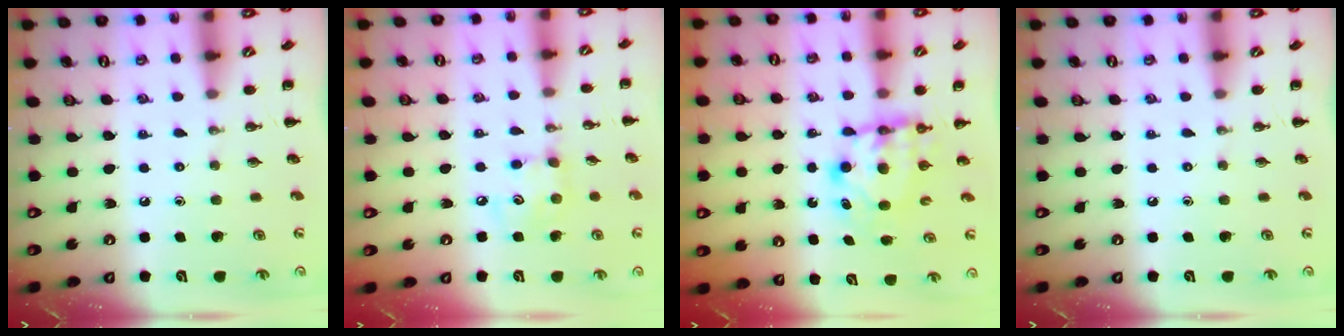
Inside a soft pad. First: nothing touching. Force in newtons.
{"total": 6.0, "press": 6.0, "slide": 0.5}
{"total": 6.0, "press": 6.0, "slide": 0.5}
{"total": 0.0}